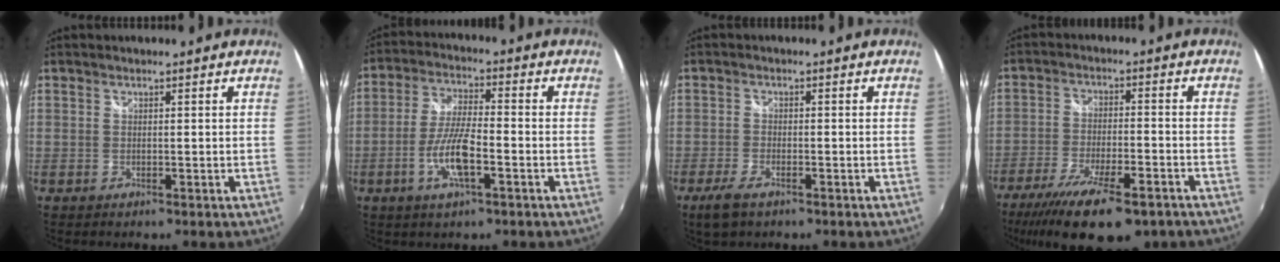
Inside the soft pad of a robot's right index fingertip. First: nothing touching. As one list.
[{"total": 8.8, "force": [-3.5, 2.0, 7.9], "torque": [-0.163, -0.001, -0.067]}, {"total": 4.8, "force": [-3.2, 1.9, 3.1], "torque": [-0.080, -0.009, -0.059]}, {"total": 18.2, "force": [-12.9, 5.4, 11.7], "torque": [-0.231, -0.055, -0.202]}]